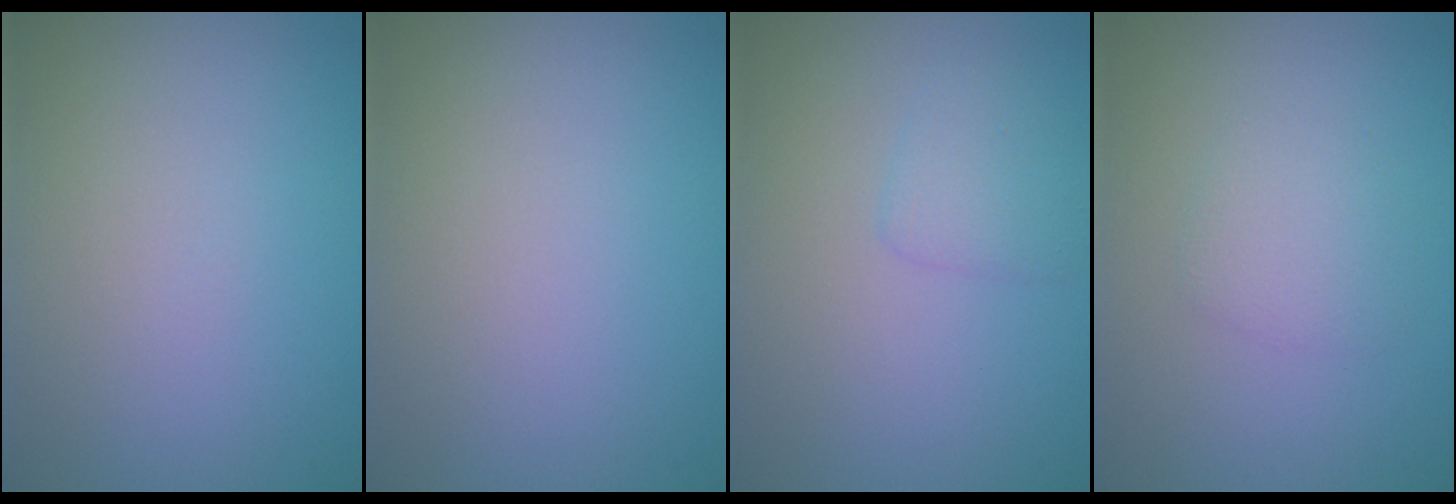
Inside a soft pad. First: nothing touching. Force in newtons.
{"total": 0.0}
{"total": 1.5, "press": 1.5, "slide": 0.1}
{"total": 1.7, "press": 1.7, "slide": 0.0}